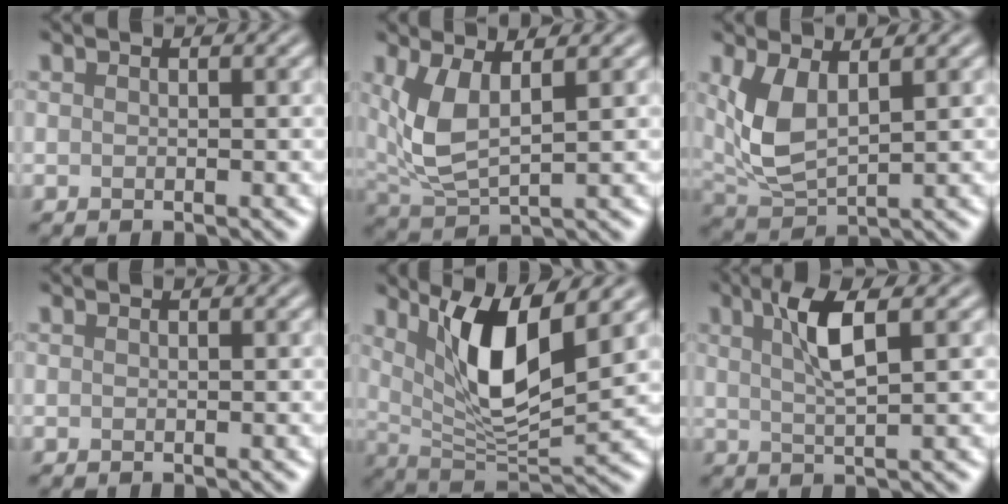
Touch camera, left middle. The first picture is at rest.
{"total": 4.8, "force": [1.4, 2.0, 4.2], "torque": [-0.103, -0.005, 0.035]}
{"total": 4.7, "force": [1.5, 2.2, 3.9], "torque": [-0.096, -0.004, 0.036]}
{"total": 0.0}
{"total": 8.1, "force": [3.4, 2.5, 6.9], "torque": [-0.125, -0.016, 0.062]}
{"total": 4.3, "force": [1.7, 0.9, 3.8], "torque": [-0.075, 0.005, 0.031]}